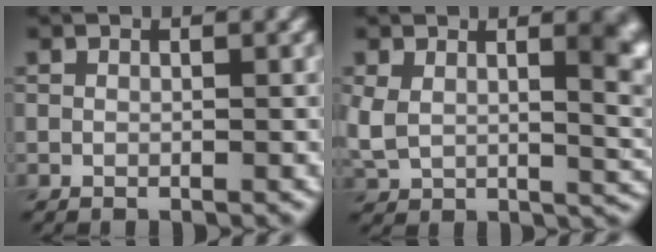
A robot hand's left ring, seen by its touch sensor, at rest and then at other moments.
{"total": 8.2, "force": [2.2, 4.4, 6.5], "torque": [-0.114, -0.023, 0.051]}